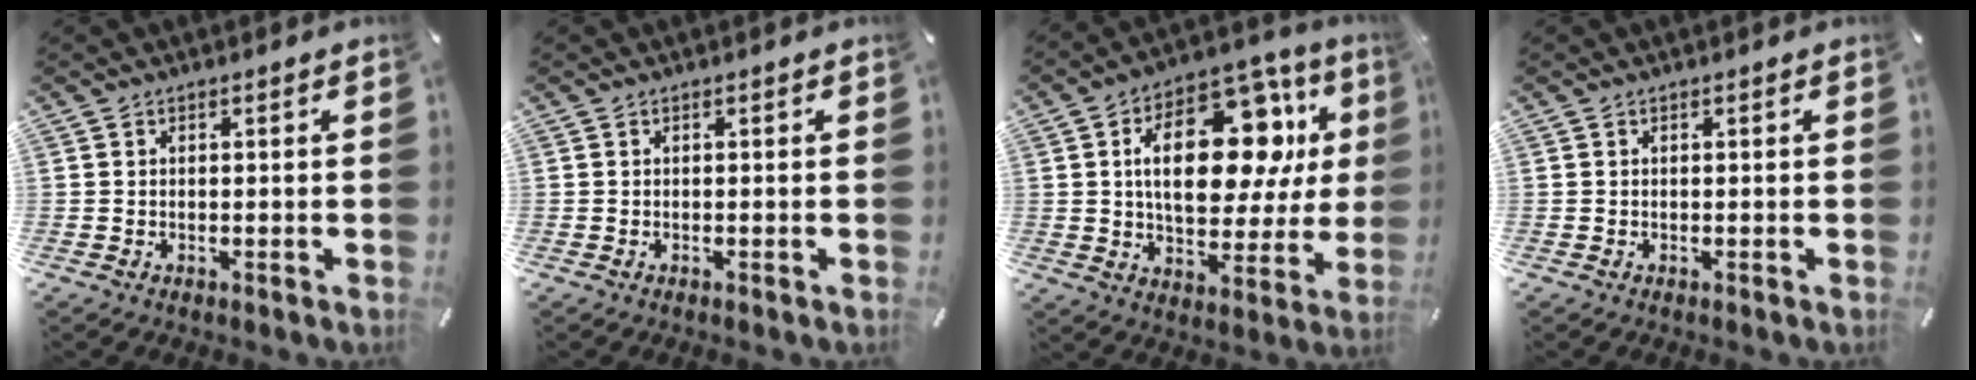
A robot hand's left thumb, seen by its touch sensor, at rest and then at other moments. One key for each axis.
{"total": 0.0}
{"total": 25.0, "fx": 6.6, "fy": 14.0, "fz": 19.6, "tx": -0.306, "ty": -0.025, "tz": 0.103}
{"total": 0.0}